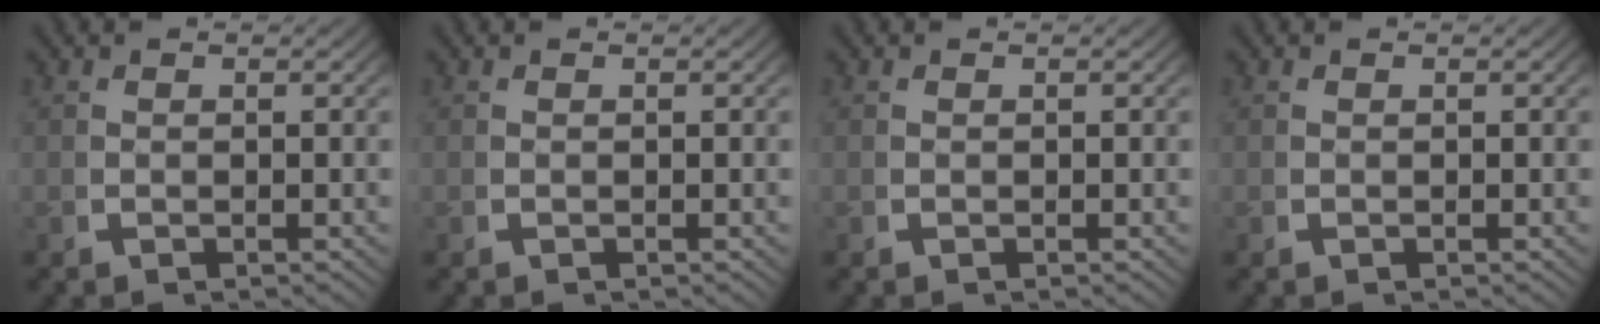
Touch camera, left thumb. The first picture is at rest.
{"total": 0.0}
{"total": 0.0}
{"total": 0.0}